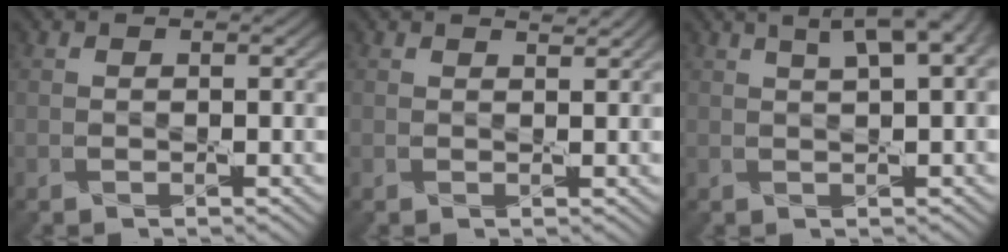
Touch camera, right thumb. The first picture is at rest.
{"total": 0.9, "force": [0.9, -0.1, 0.0], "torque": [-0.005, -0.002, 0.010]}
{"total": 5.4, "force": [2.5, 1.1, 4.7], "torque": [-0.069, 0.024, 0.039]}